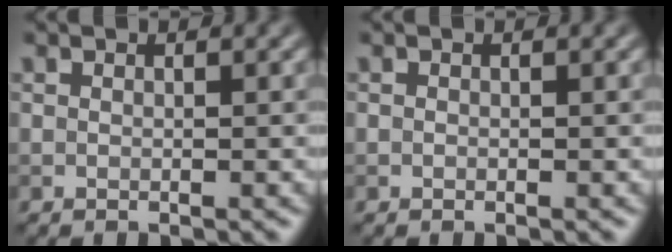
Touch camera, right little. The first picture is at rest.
{"total": 0.0}